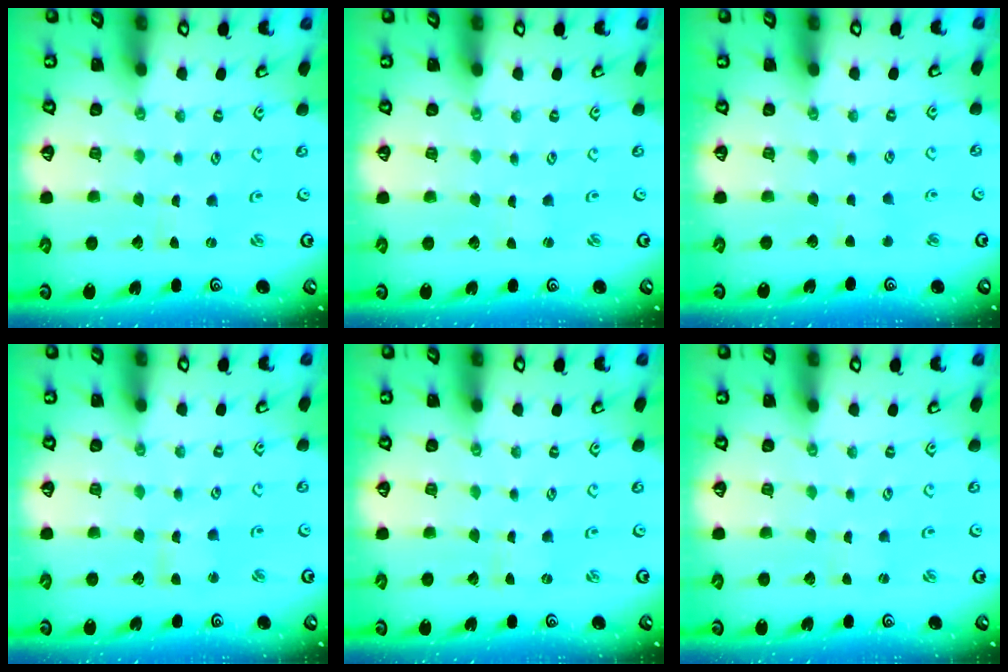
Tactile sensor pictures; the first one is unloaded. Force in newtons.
{"total": 0.0}
{"total": 2.7, "press": 2.7, "slide": 0.4}
{"total": 2.8, "press": 2.8, "slide": 0.3}
{"total": 0.0}
{"total": 0.6, "press": 0.6, "slide": 0.0}